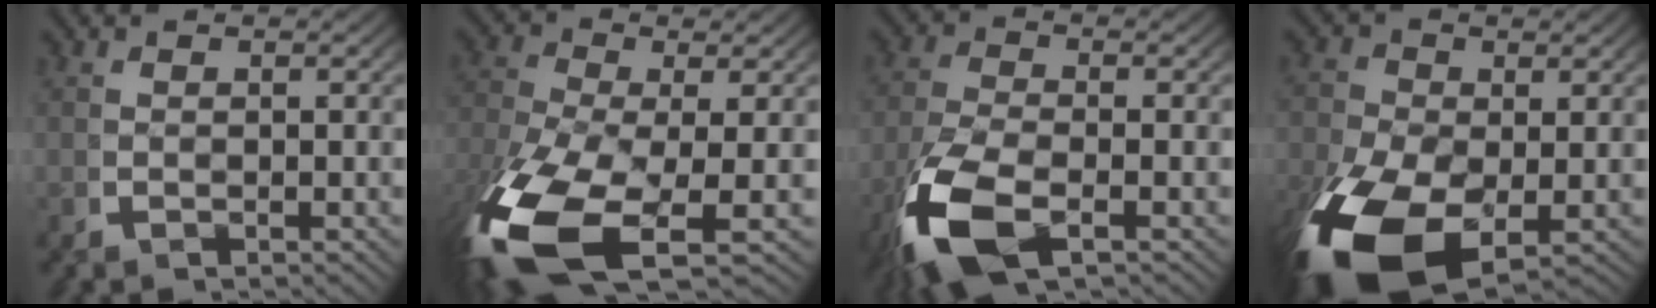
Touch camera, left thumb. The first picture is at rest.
{"total": 12.8, "force": [-4.8, 6.9, 9.7], "torque": [-0.232, -0.059, -0.054]}
{"total": 8.3, "force": [-3.1, 4.5, 6.3], "torque": [-0.145, -0.021, -0.043]}
{"total": 11.0, "force": [-4.2, 6.5, 7.8], "torque": [-0.163, -0.058, -0.048]}